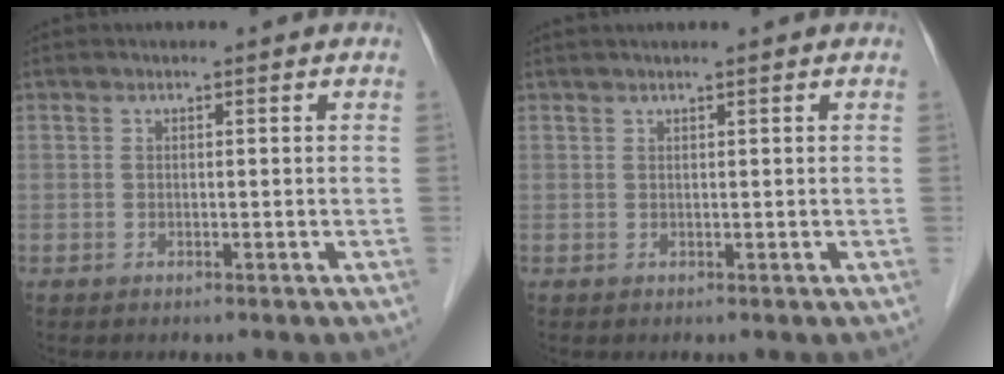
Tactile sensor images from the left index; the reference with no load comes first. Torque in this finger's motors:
{"motor_torque": [-0.13, 0.11, 0.03, 0.02]}